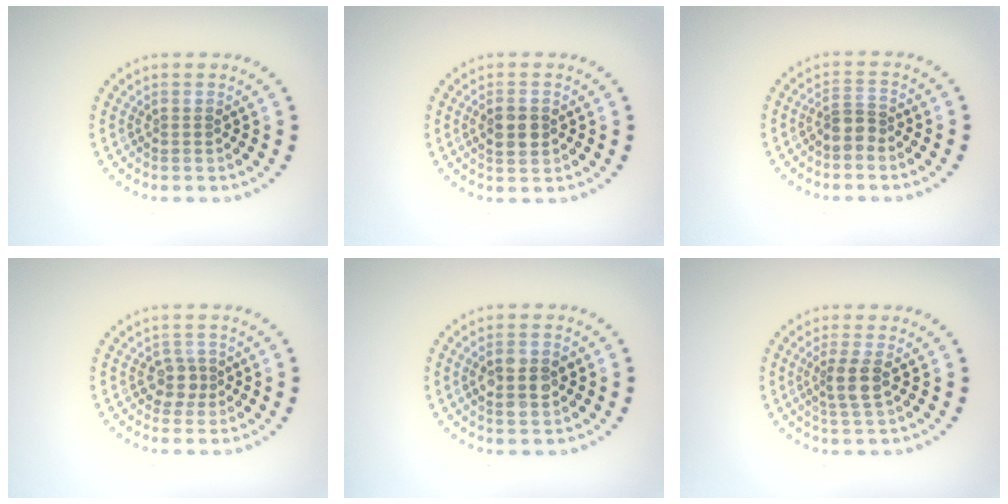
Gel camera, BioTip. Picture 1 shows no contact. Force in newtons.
{"total": 2.3, "press": 2.3, "slide": 0.1}
{"total": 2.1, "press": 1.6, "slide": 1.3}
{"total": 1.9, "press": 1.5, "slide": 1.2}
{"total": 3.2, "press": 3.2, "slide": 0.1}
{"total": 2.3, "press": 2.1, "slide": 1.1}